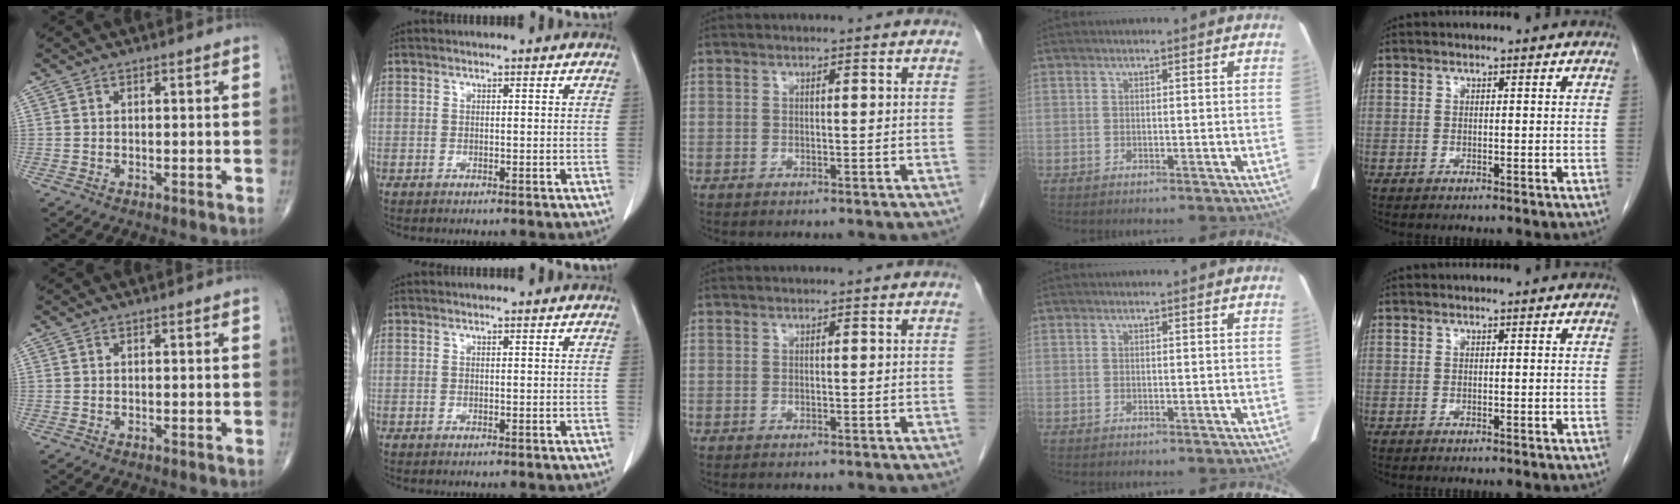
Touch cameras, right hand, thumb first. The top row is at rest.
{}